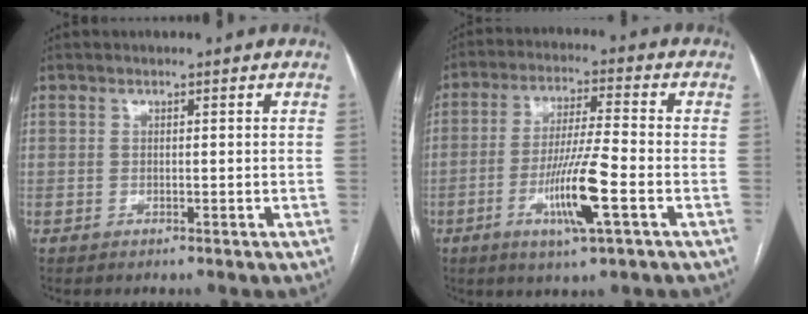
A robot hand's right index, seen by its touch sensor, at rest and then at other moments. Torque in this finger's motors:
{"motor_torque": [1.96, -0.17, 0.99, 0.17]}